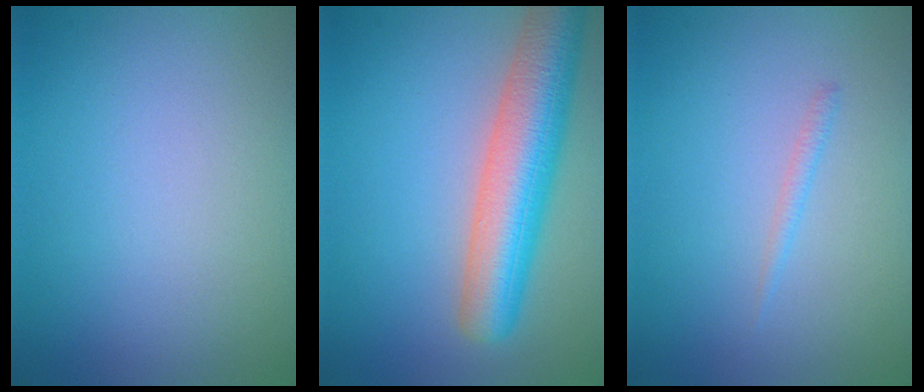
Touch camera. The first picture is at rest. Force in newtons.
{"total": 8.0, "press": 8.0, "slide": 0.5}
{"total": 0.7, "press": 0.7, "slide": 0.0}